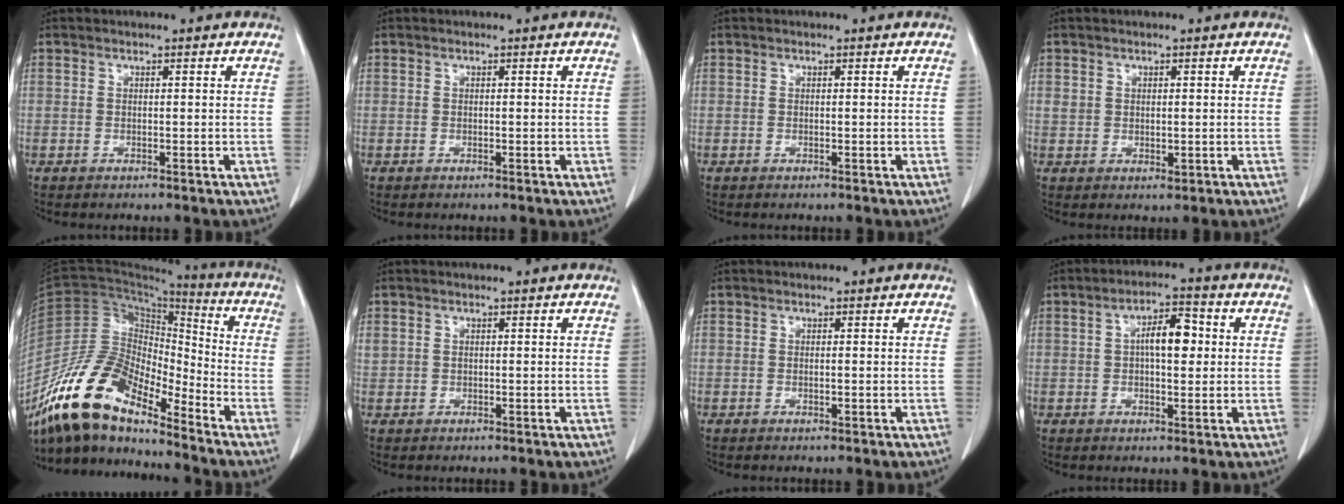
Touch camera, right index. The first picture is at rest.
{"total": 0.0}
{"total": 0.0}
{"total": 2.5, "force": [0.3, 1.9, 1.6], "torque": [-0.028, 0.001, 0.012]}
{"total": 15.1, "force": [-12.4, 4.9, 7.1], "torque": [-0.134, 0.030, -0.236]}
{"total": 1.8, "force": [0.6, 1.6, 0.6], "torque": [-0.018, 0.013, 0.016]}
{"total": 0.5, "force": [0.0, 0.2, 0.5], "torque": [-0.011, -0.002, 0.001]}
{"total": 6.5, "force": [0.9, 2.5, 5.9], "torque": [-0.098, 0.017, 0.012]}